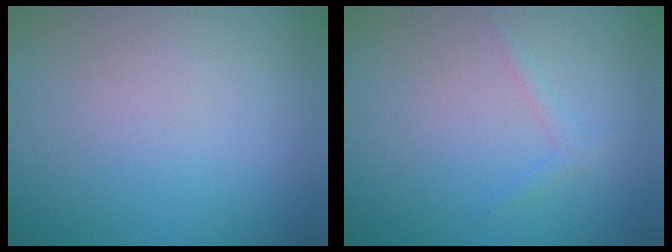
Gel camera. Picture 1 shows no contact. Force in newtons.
{"total": 0.9, "press": 0.9, "slide": 0.0}